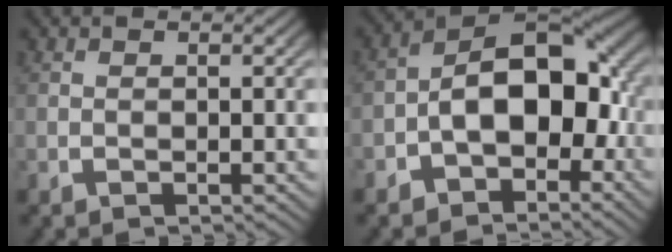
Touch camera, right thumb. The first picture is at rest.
{"total": 11.9, "force": [-2.1, 7.6, 8.8], "torque": [-0.142, -0.023, -0.022]}